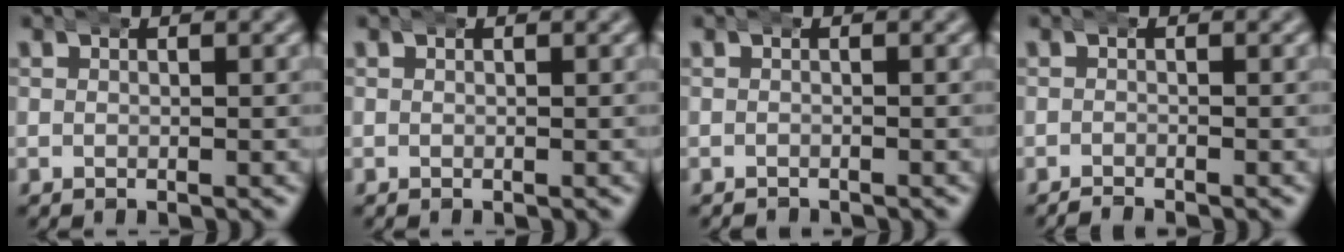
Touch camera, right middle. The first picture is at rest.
{"total": 0.0}
{"total": 1.0, "force": [-1.0, 0.0, -0.2], "torque": [-0.002, -0.008, -0.013]}
{"total": 1.2, "force": [-1.2, 0.0, 0.0], "torque": [-0.004, -0.006, -0.020]}